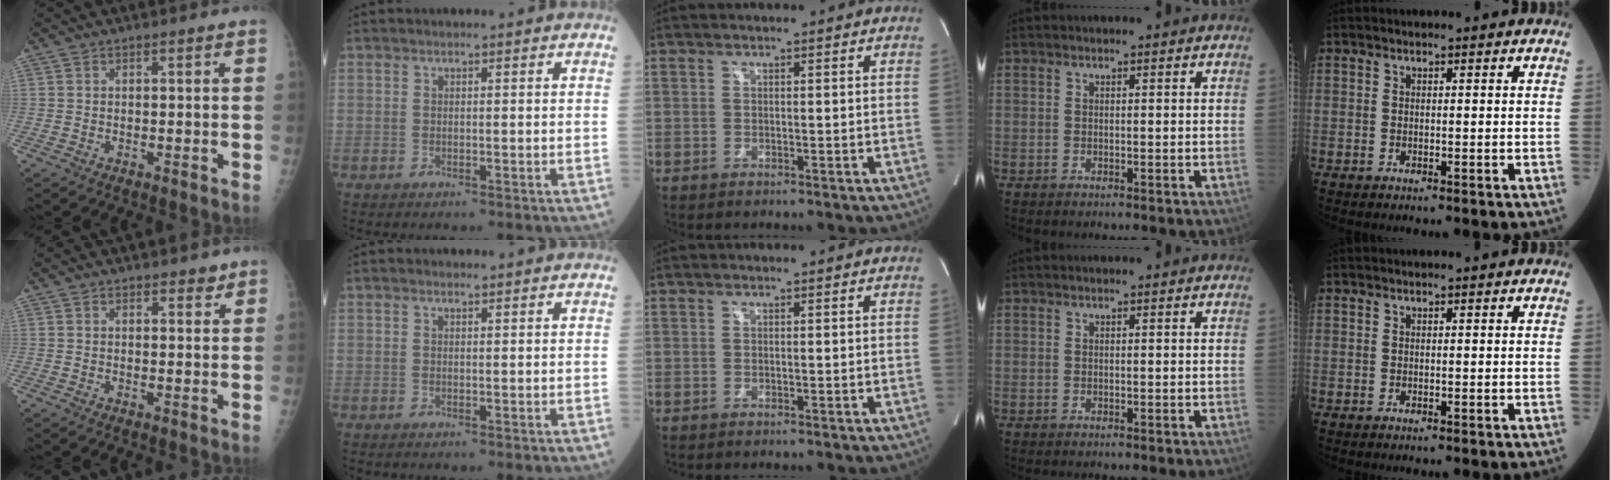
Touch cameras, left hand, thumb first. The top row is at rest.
{"thumb": {"total": 1.9, "force": [1.4, 1.0, 0.7], "torque": [0.007, -0.008, 0.016]}, "index": {"total": 0.6, "force": [0.5, 0.2, 0.3], "torque": [-0.013, 0.003, 0.009]}}